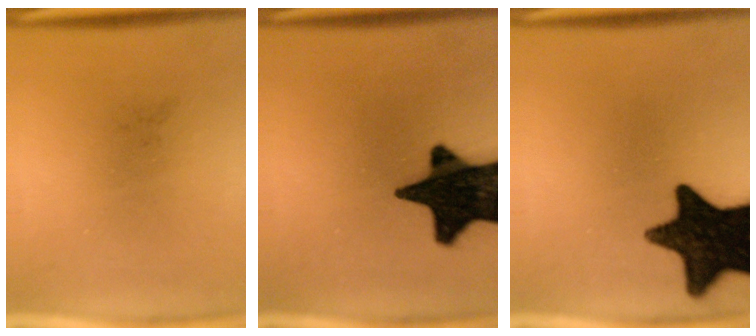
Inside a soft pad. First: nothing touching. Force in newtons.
{"total": 18.9}
{"total": 17.2}